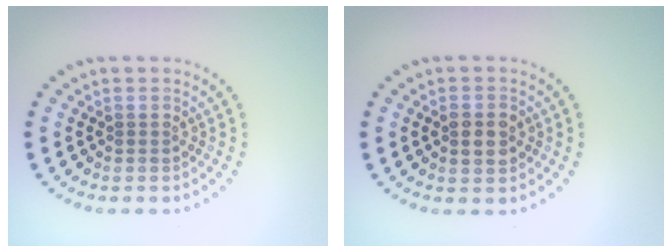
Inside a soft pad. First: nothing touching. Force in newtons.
{"total": 2.6, "press": 2.6, "slide": 0.1}